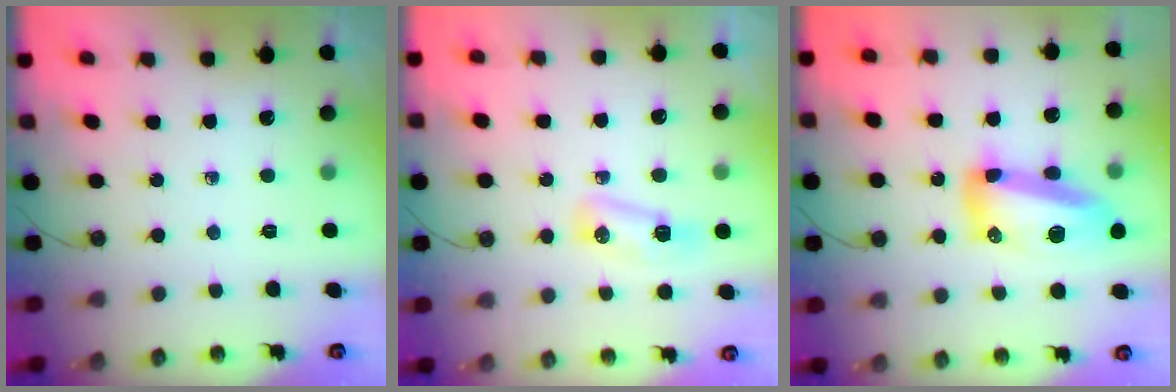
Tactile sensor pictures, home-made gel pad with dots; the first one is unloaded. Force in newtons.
{"total": 6.7, "press": 6.6, "slide": 0.8}
{"total": 15.4, "press": 15.3, "slide": 1.5}